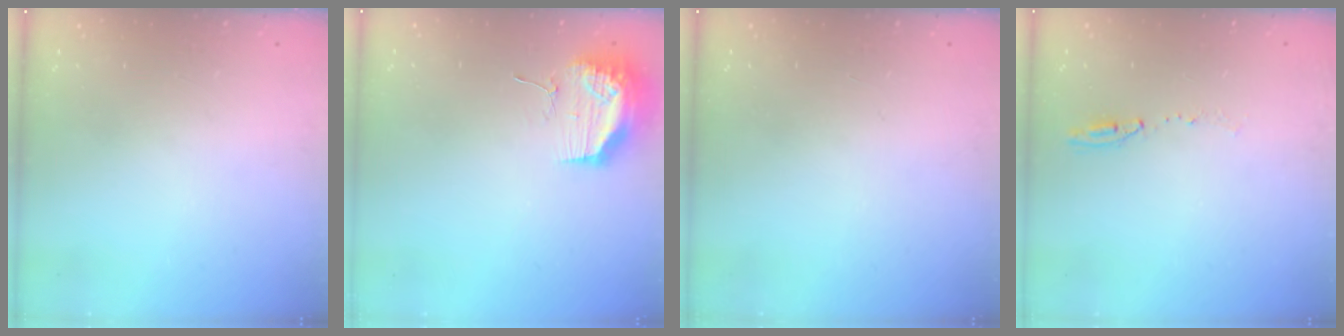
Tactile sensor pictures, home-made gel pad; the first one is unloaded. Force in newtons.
{"total": 17.9, "press": 13.8, "slide": 11.4}
{"total": 1.0, "press": 0.0, "slide": 1.0}
{"total": 5.7, "press": 5.7, "slide": 0.7}